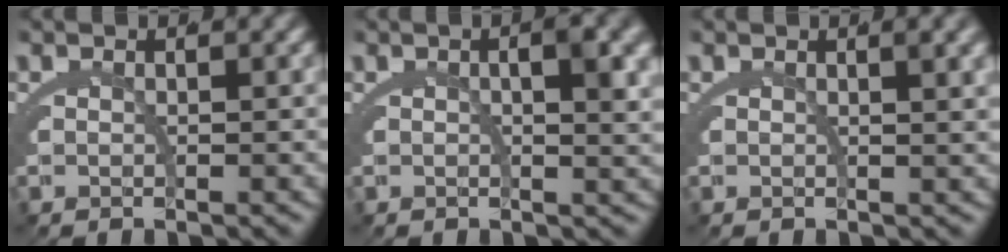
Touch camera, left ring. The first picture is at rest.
{"total": 2.9, "force": [0.6, 0.2, 2.8], "torque": [-0.029, 0.009, 0.006]}
{"total": 1.3, "force": [0.6, -0.3, 1.1], "torque": [-0.017, 0.002, 0.013]}